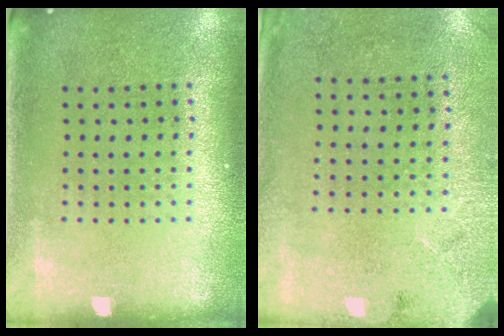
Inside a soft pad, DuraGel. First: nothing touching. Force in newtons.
{"total": 2.7, "press": 2.2, "slide": 1.6}